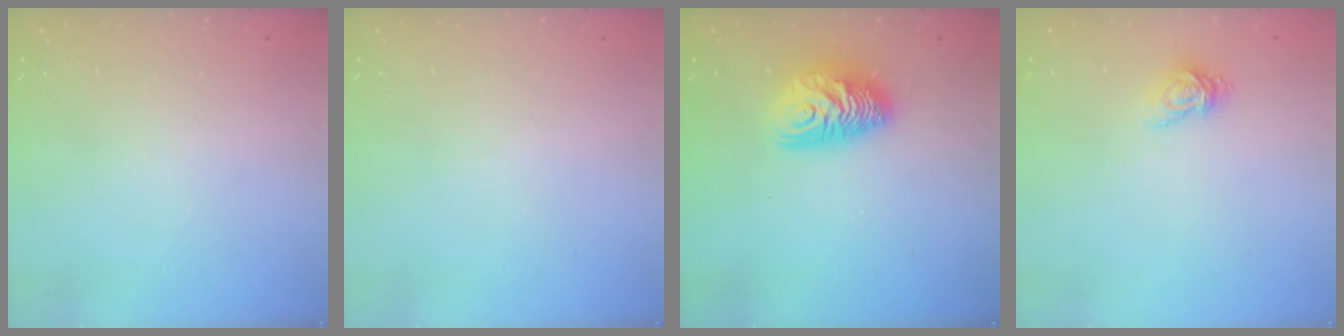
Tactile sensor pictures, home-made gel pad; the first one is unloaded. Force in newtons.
{"total": 0.0}
{"total": 10.4, "press": 10.4, "slide": 0.6}
{"total": 3.8, "press": 3.8, "slide": 0.4}